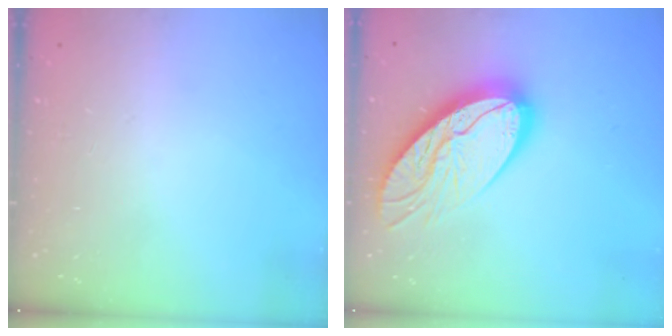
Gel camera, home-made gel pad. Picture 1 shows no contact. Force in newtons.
{"total": 16.8, "press": 16.7, "slide": 1.5}